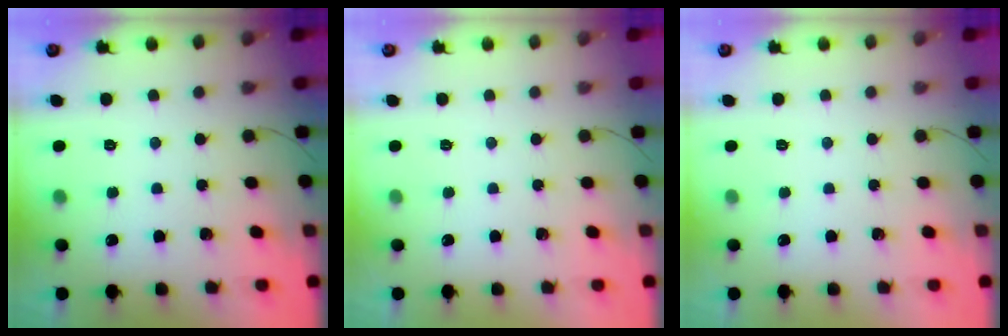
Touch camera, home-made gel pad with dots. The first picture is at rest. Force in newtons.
{"total": 0.0}
{"total": 0.0}